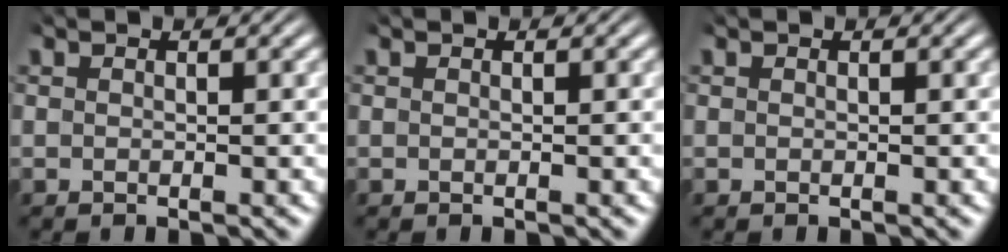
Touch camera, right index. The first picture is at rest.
{"total": 0.0}
{"total": 0.0}